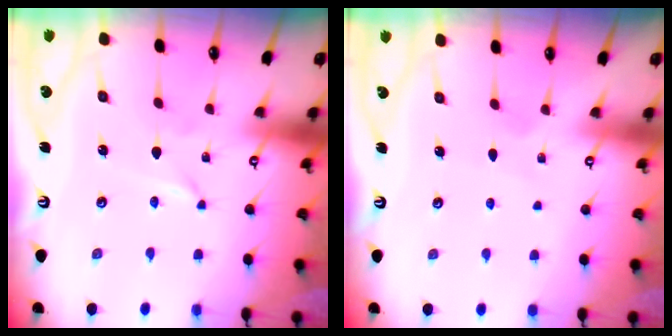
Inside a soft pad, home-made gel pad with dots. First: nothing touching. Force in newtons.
{"total": 4.5, "press": 4.5, "slide": 0.4}